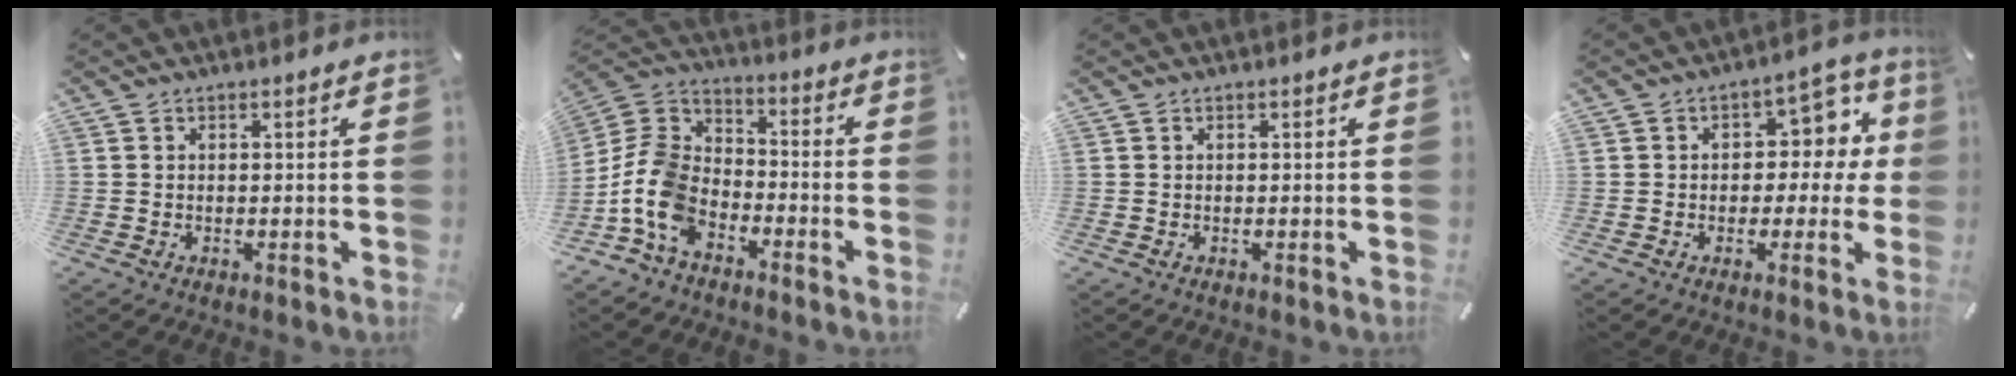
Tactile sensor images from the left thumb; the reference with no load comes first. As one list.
[{"total": 11.6, "force": [-6.7, 7.6, 5.5], "torque": [-0.139, 0.025, -0.132]}, {"total": 0.0}, {"total": 9.6, "force": [1.7, 7.1, 6.2], "torque": [-0.070, -0.008, 0.026]}]